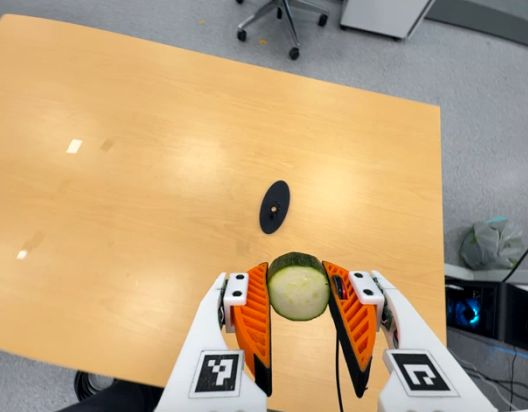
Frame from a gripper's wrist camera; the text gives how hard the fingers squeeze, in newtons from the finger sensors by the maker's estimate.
{"total": 13.3, "left": 13.9, "right": 12.8}